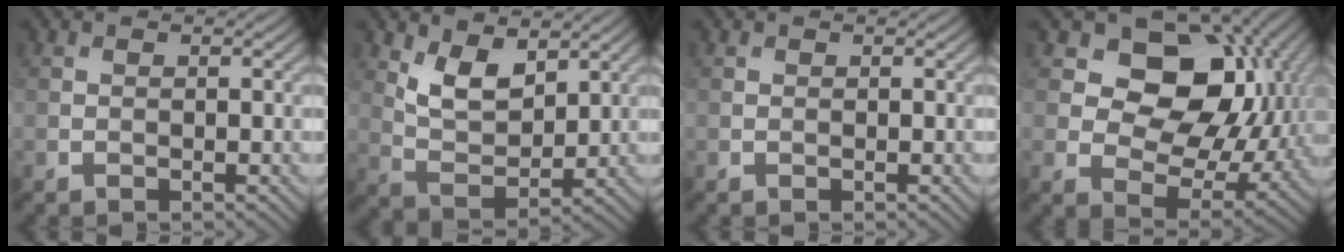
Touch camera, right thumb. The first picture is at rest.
{"total": 6.6, "force": [3.6, 3.3, 4.4], "torque": [-0.093, -0.015, 0.069]}
{"total": 0.0}
{"total": 14.3, "force": [4.3, 10.3, 9.0], "torque": [-0.145, 0.000, 0.071]}